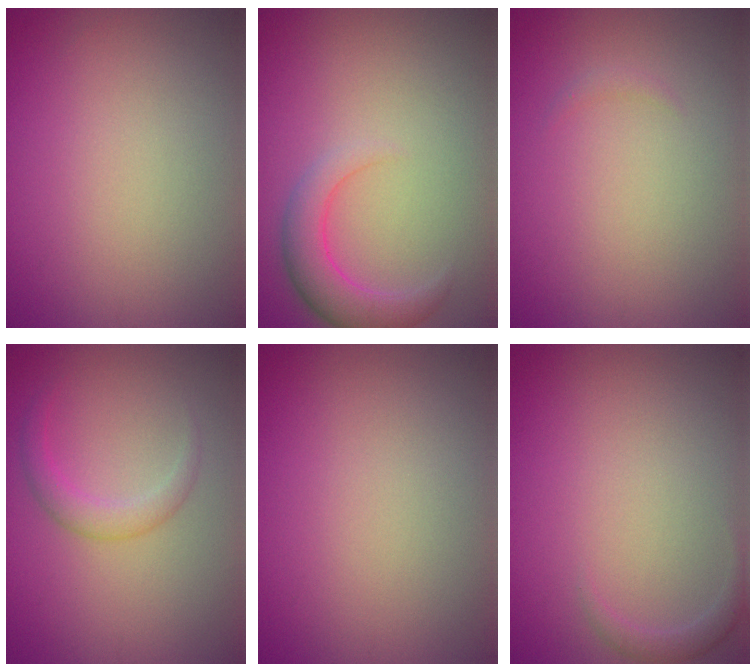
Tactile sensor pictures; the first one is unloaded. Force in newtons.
{"total": 3.5, "press": 3.4, "slide": 0.2}
{"total": 0.5, "press": 0.5, "slide": 0.1}
{"total": 1.5, "press": 1.5, "slide": 0.1}
{"total": 0.0}
{"total": 1.2, "press": 1.1, "slide": 0.1}